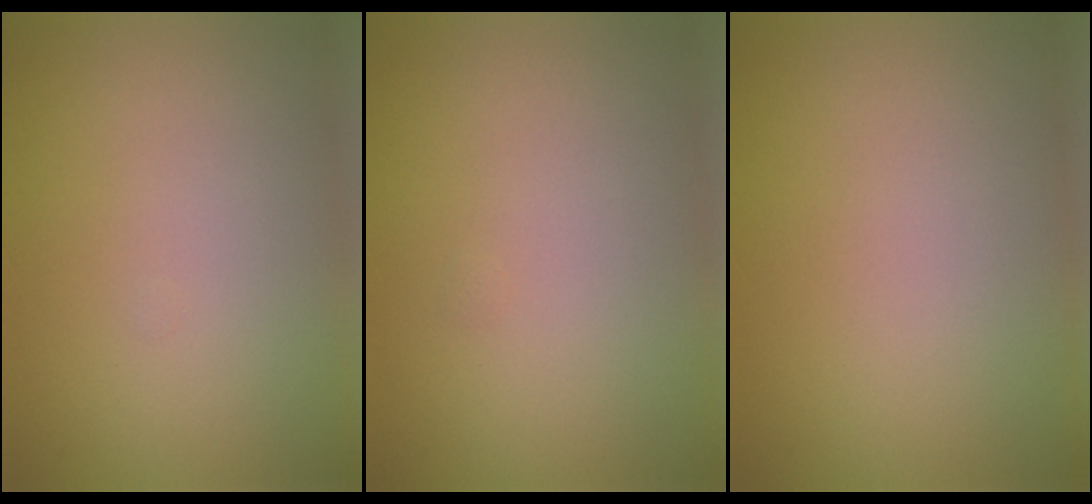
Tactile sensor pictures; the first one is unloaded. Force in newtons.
{"total": 0.0}
{"total": 0.0}